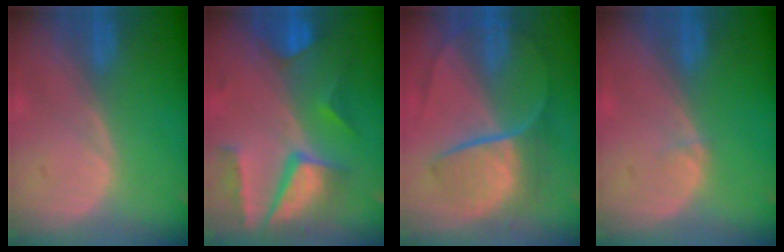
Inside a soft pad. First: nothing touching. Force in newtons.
{"total": 10.4, "press": 8.7, "slide": 5.7}
{"total": 8.9, "press": 7.6, "slide": 4.7}
{"total": 0.5, "press": 0.5, "slide": 0.1}